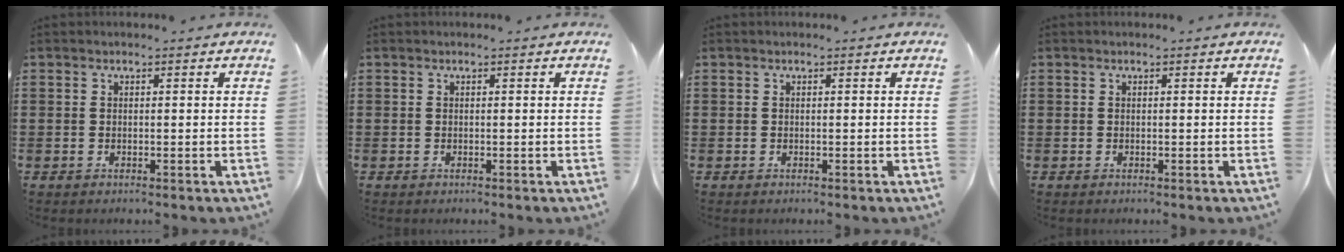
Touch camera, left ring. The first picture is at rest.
{"total": 0.0}
{"total": 0.0}
{"total": 0.0}